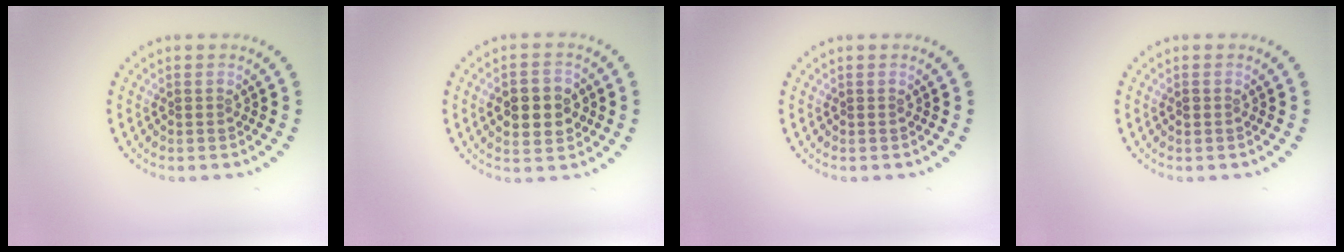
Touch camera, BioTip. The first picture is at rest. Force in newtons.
{"total": 4.5, "press": 4.5, "slide": 0.3}
{"total": 0.0}
{"total": 0.6, "press": 0.6, "slide": 0.1}